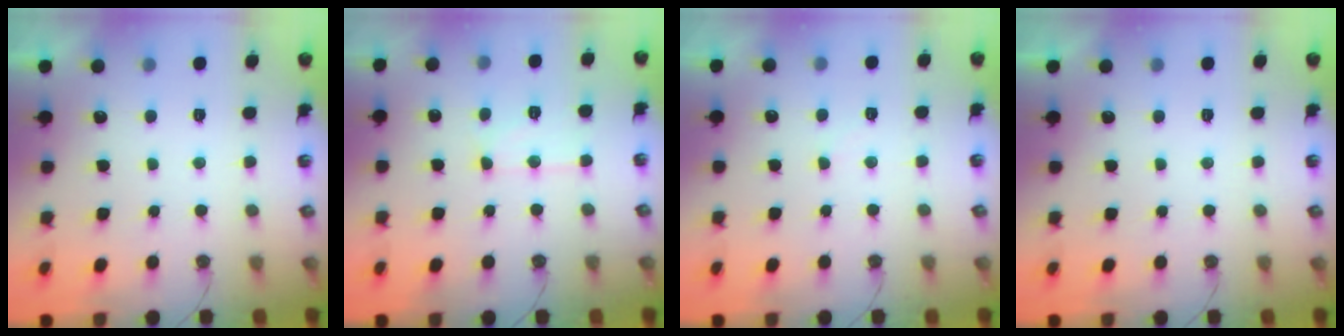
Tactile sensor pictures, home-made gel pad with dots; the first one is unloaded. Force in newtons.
{"total": 10.5, "press": 10.4, "slide": 1.0}
{"total": 6.7, "press": 6.6, "slide": 0.9}
{"total": 0.0}